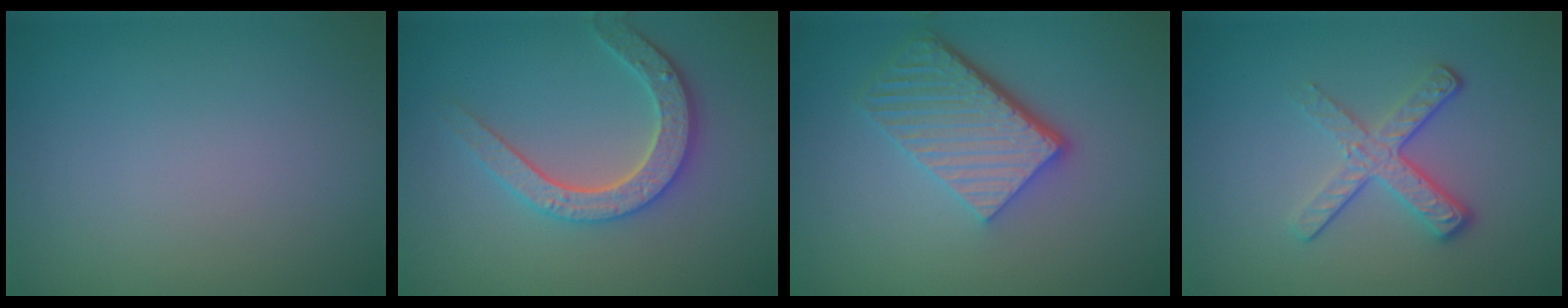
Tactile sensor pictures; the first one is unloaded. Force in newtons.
{"total": 3.8, "press": 3.4, "slide": 1.8}
{"total": 5.7, "press": 3.9, "slide": 4.2}
{"total": 3.5, "press": 2.5, "slide": 2.4}